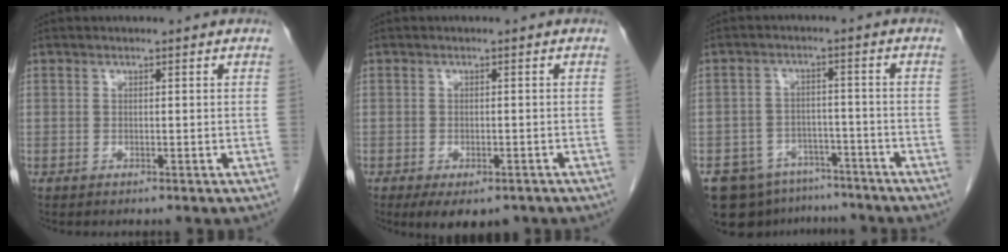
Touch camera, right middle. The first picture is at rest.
{"total": 6.5, "force": [-4.5, 3.1, 3.6], "torque": [-0.043, -0.004, -0.063]}
{"total": 9.9, "force": [-7.8, 5.7, 2.1], "torque": [-0.036, 0.013, -0.115]}